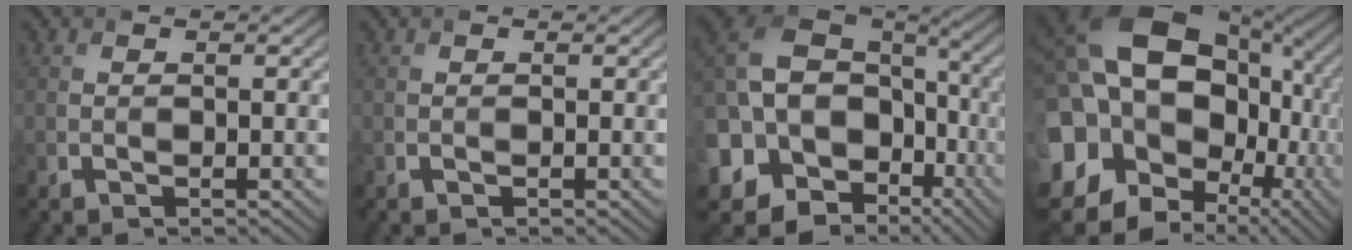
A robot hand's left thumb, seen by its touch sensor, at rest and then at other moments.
{"total": 0.0}
{"total": 21.3, "force": [-2.3, 17.4, 12.0], "torque": [-0.289, -0.008, -0.039]}
{"total": 23.8, "force": [2.7, 18.6, 14.7], "torque": [-0.338, -0.023, 0.051]}